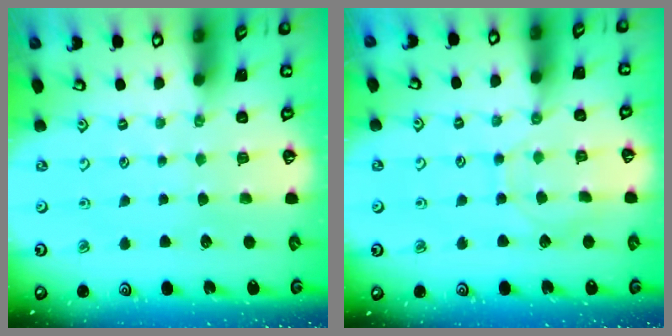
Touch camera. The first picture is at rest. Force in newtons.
{"total": 7.6, "press": 7.5, "slide": 0.9}